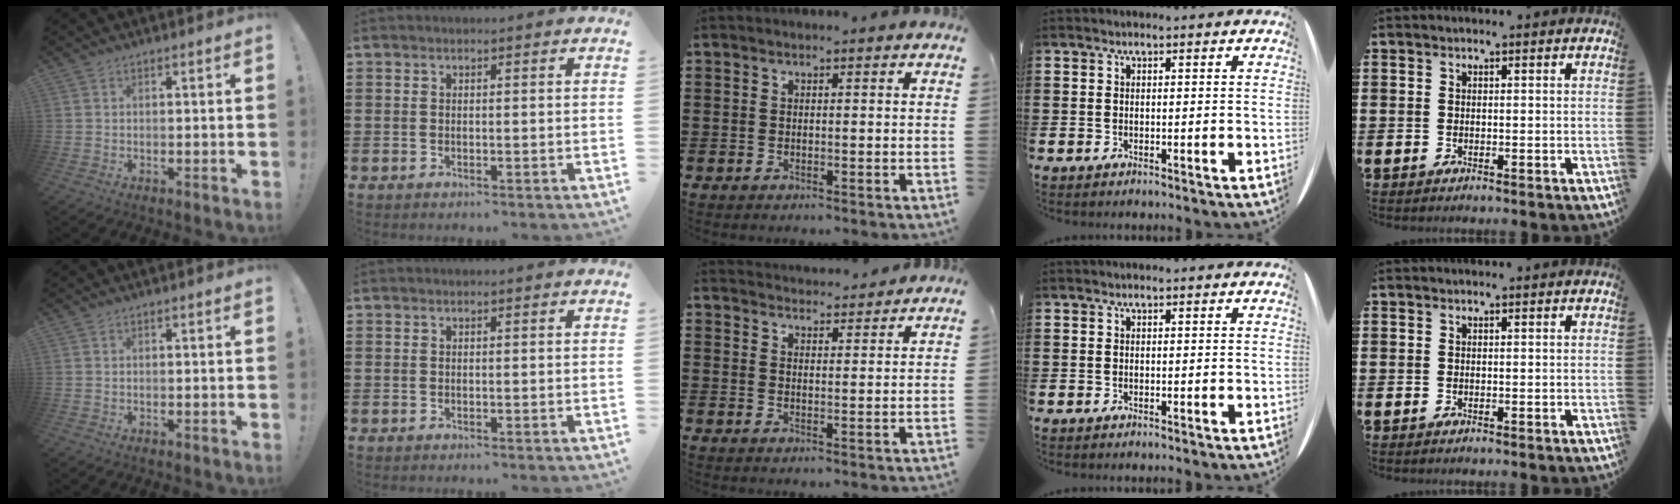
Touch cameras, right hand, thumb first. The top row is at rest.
{"middle": {"total": 3.1, "force": [3.0, -0.1, -0.5], "torque": [0.002, -0.013, 0.056]}}